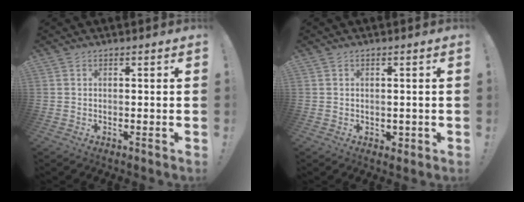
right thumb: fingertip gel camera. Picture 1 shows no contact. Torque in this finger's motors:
{"motor_torque": [-0.01, 0.05, -0.14, 0.07, -0.01]}